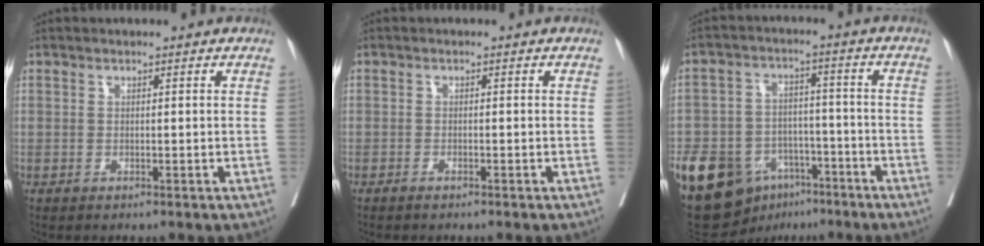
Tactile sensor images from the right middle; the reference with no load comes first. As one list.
[{"total": 1.4, "force": [-1.2, 0.2, 0.8], "torque": [-0.016, -0.002, -0.015]}, {"total": 15.1, "force": [-8.5, 10.0, 7.5], "torque": [-0.134, 0.018, -0.134]}]